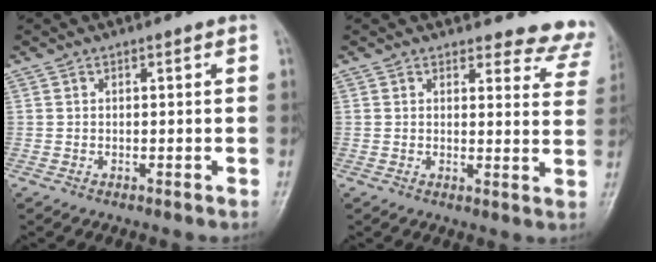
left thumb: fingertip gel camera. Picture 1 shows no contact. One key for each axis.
{"total": 10.6, "fx": 10.1, "fy": 3.1, "fz": 0.2, "tx": 0.052, "ty": -0.083, "tz": 0.078}